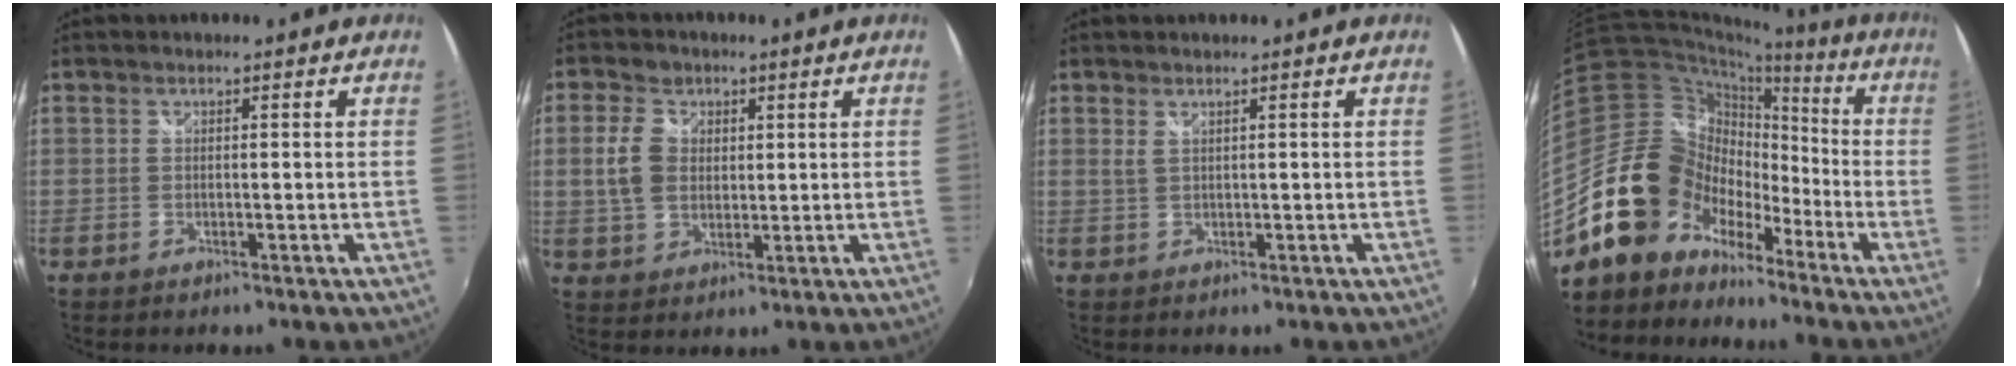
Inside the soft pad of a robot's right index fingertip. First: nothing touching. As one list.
[{"total": 6.4, "force": [1.2, 5.0, 3.9], "torque": [-0.079, 0.015, 0.025]}, {"total": 0.7, "force": [0.5, -0.1, 0.5], "torque": [-0.011, 0.002, 0.010]}, {"total": 17.6, "force": [-11.9, 11.6, 5.8], "torque": [-0.128, 0.030, -0.229]}]